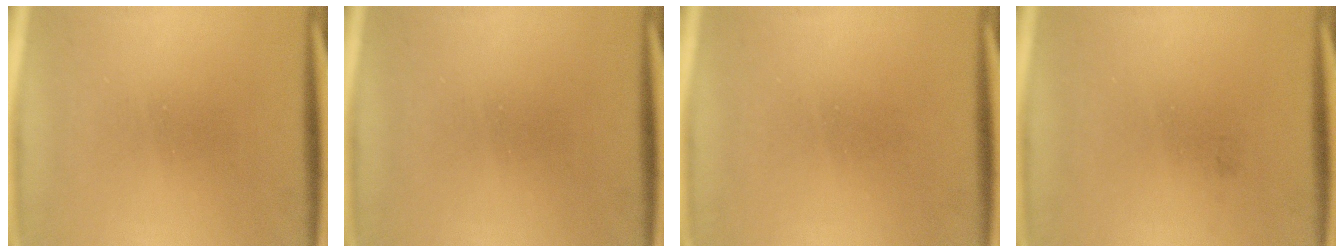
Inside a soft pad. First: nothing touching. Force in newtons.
{"total": 0.0}
{"total": 1.7}
{"total": 0.7}